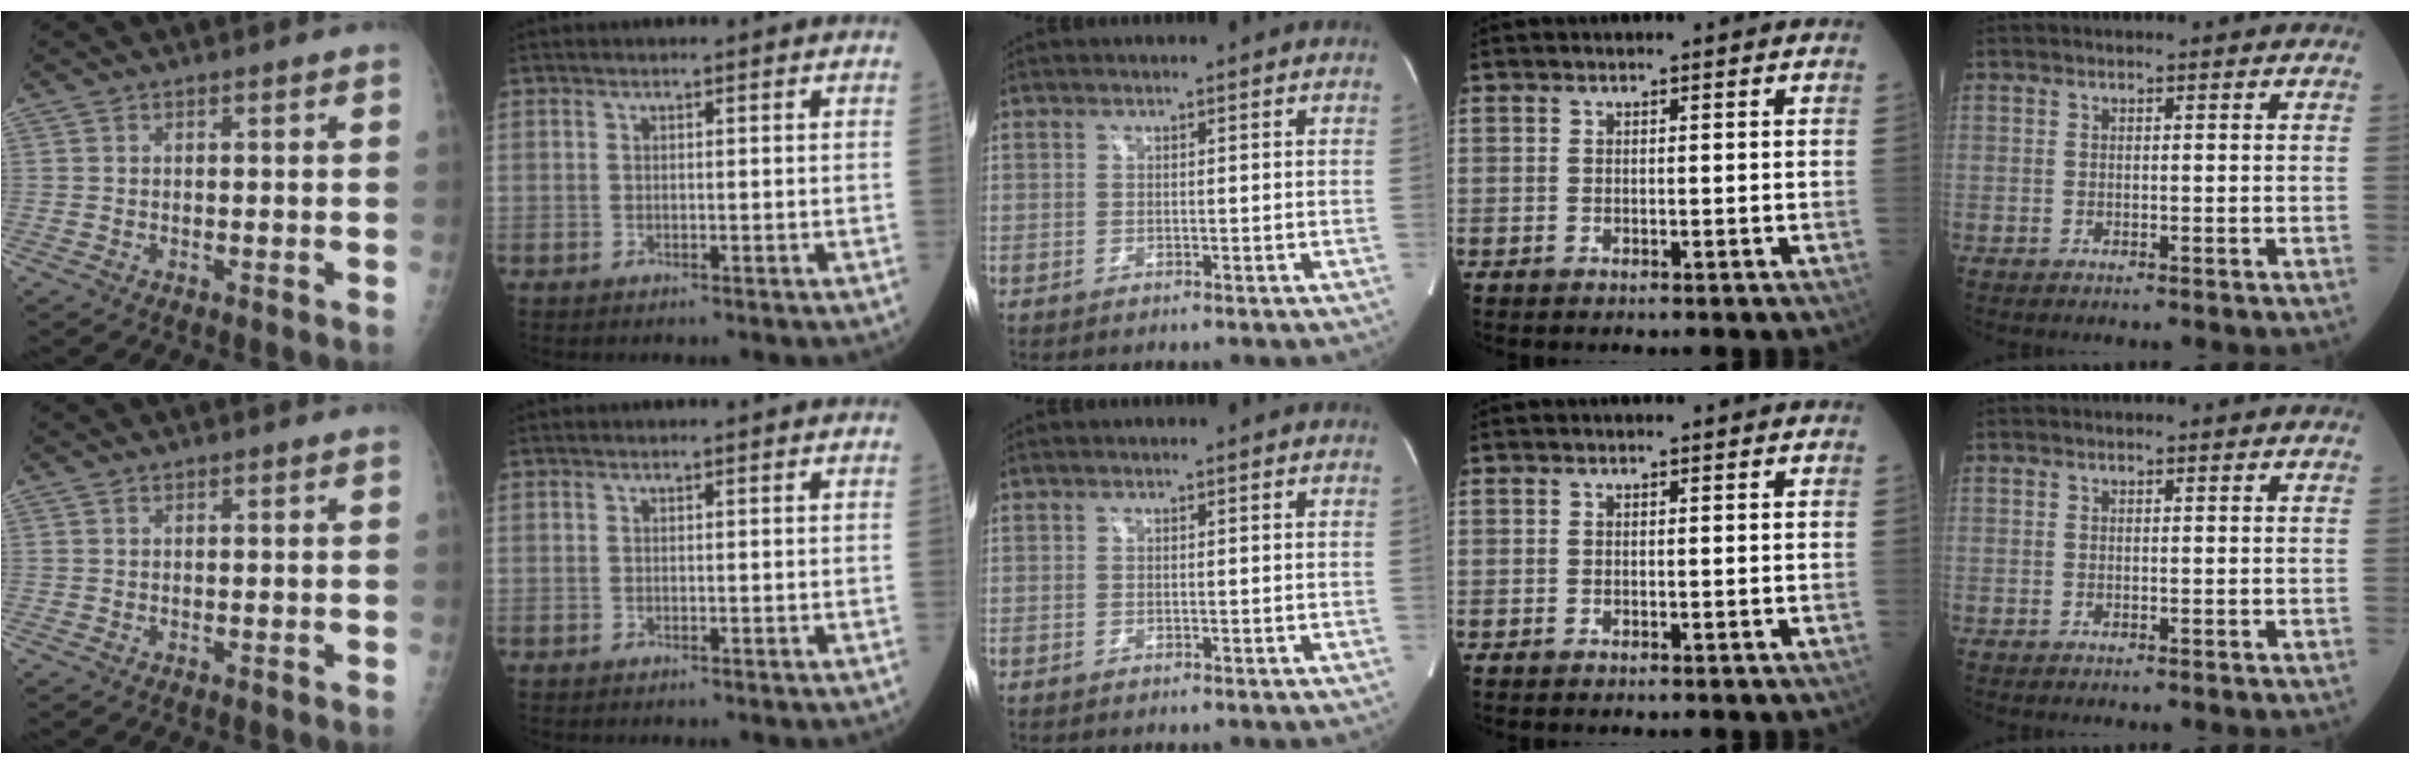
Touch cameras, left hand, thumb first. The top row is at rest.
{}